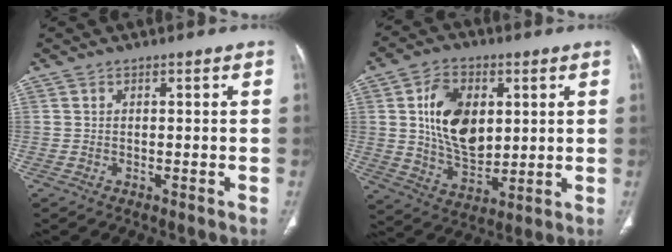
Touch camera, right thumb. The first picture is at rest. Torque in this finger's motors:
{"motor_torque": [1.68, 2.49, 1.50, 0.24, 0.40]}